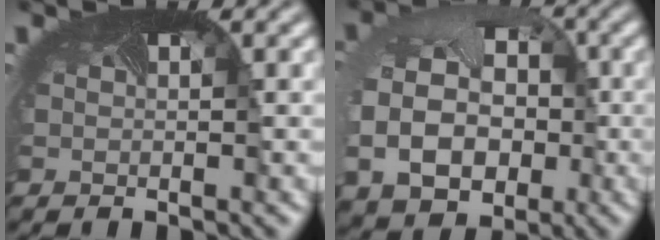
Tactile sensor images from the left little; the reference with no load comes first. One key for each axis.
{"total": 10.3, "fx": -1.7, "fy": 8.5, "fz": 5.6, "tx": -0.114, "ty": -0.041, "tz": -0.016}